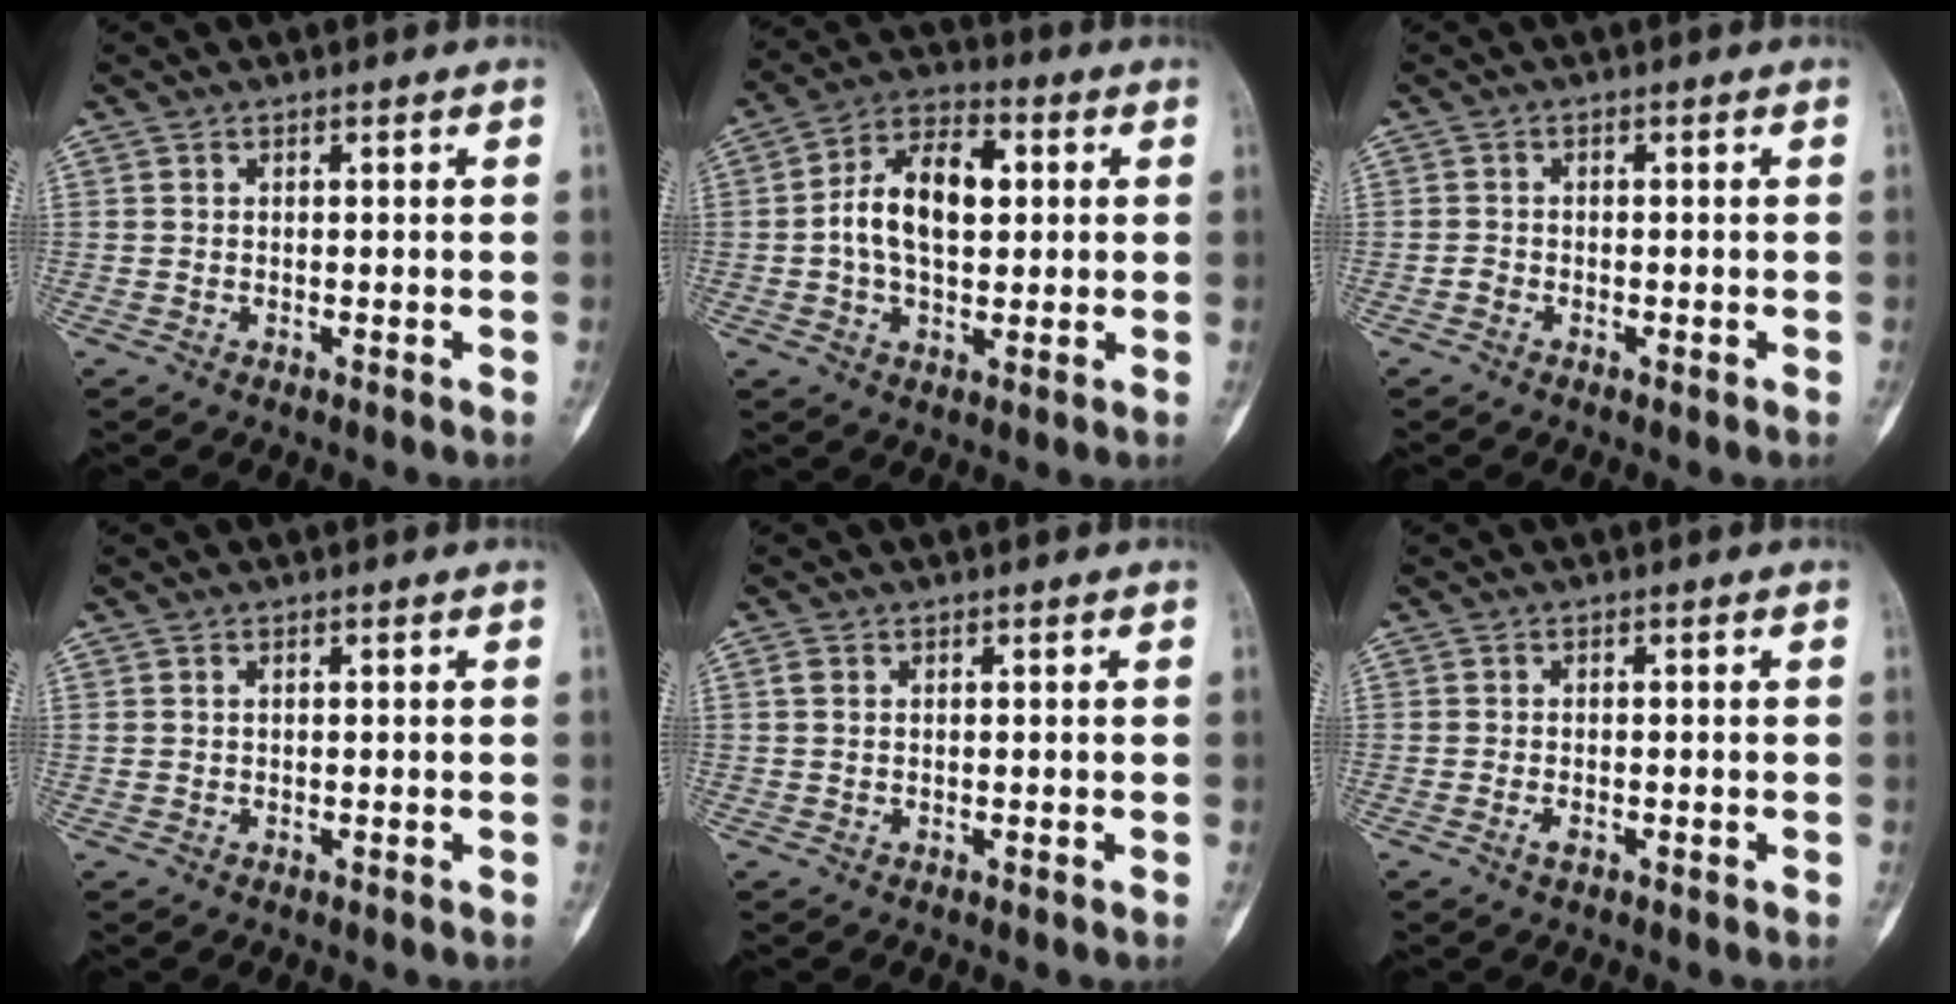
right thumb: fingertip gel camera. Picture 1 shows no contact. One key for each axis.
{"total": 12.8, "fx": 1.1, "fy": 7.7, "fz": 10.2, "tx": -0.166, "ty": 0.023, "tz": 0.012}
{"total": 1.0, "fx": -0.6, "fy": 0.6, "fz": 0.3, "tx": -0.007, "ty": 0.002, "tz": -0.016}
{"total": 0.6, "fx": 0.3, "fy": 0.4, "fz": 0.4, "tx": -0.009, "ty": 0.006, "tz": 0.007}
{"total": 1.4, "fx": 0.4, "fy": 0.9, "fz": 0.9, "tx": -0.024, "ty": 0.003, "tz": 0.011}
{"total": 1.3, "fx": -0.7, "fy": 0.7, "fz": 0.9, "tx": -0.021, "ty": 0.002, "tz": -0.013}